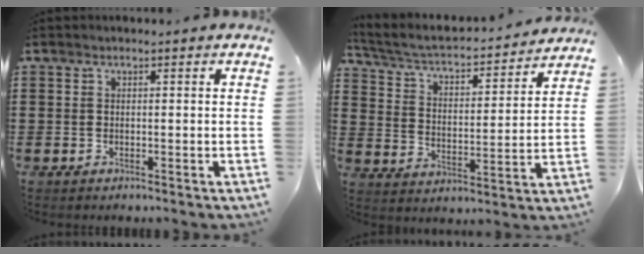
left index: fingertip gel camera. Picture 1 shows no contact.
{"total": 3.7, "force": [3.2, 0.8, 1.8], "torque": [-0.052, -0.030, 0.045]}